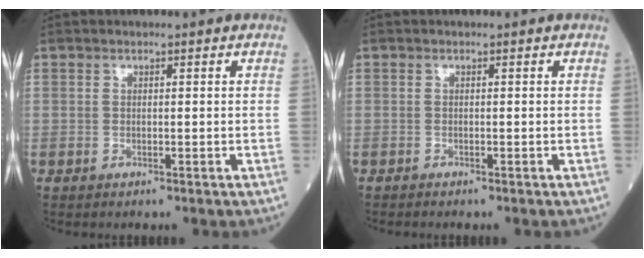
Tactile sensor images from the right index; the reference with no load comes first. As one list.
[{"total": 0.7, "force": [-0.7, 0.0, 0.1], "torque": [0.004, 0.001, -0.014]}]